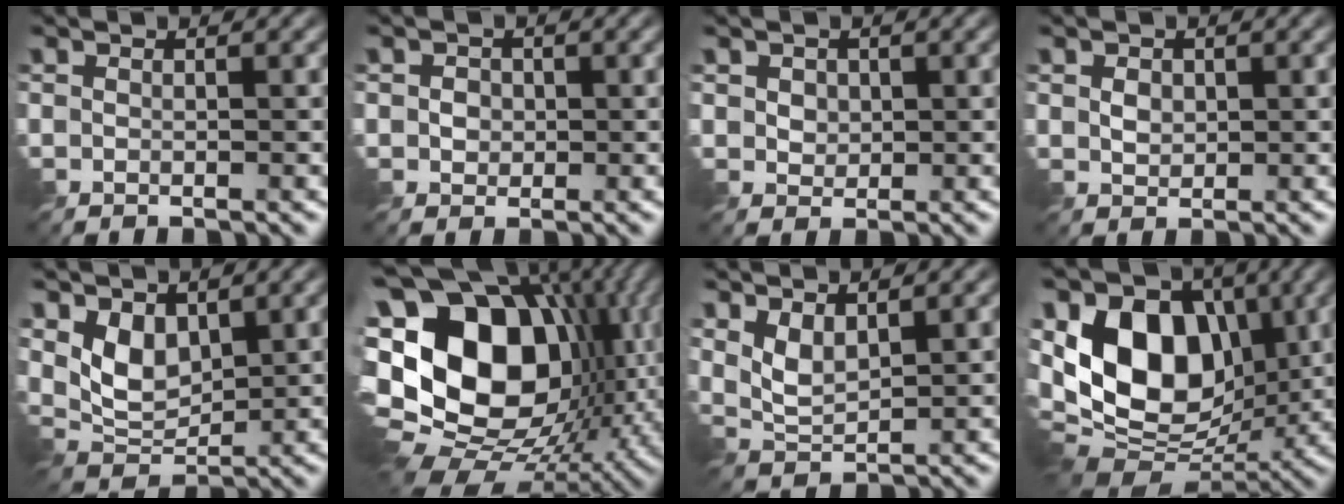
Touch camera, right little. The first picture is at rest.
{"total": 1.7, "force": [0.1, 1.5, 0.8], "torque": [-0.019, 0.004, -0.002]}
{"total": 1.8, "force": [0.6, 1.5, 0.8], "torque": [-0.033, -0.002, 0.019]}
{"total": 1.3, "force": [0.2, 1.1, 0.8], "torque": [-0.021, -0.002, 0.003]}
{"total": 4.0, "force": [1.6, 2.4, 2.7], "torque": [-0.061, -0.012, 0.028]}
{"total": 21.0, "force": [0.1, 14.6, 15.2], "torque": [-0.293, 0.006, 0.017]}
{"total": 2.8, "force": [1.4, 1.2, 2.1], "torque": [-0.053, -0.007, 0.032]}
{"total": 12.6, "force": [1.8, 8.4, 9.2], "torque": [-0.158, 0.003, 0.019]}